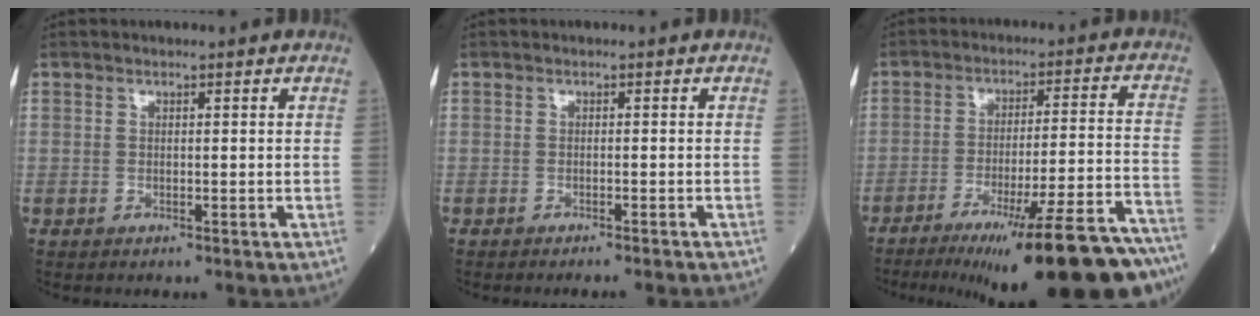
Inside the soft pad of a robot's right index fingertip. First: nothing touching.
{"total": 5.1, "force": [-4.7, -0.1, 1.8], "torque": [-0.020, -0.014, -0.056]}
{"total": 24.0, "force": [-18.4, -0.1, 15.5], "torque": [-0.145, -0.011, -0.267]}